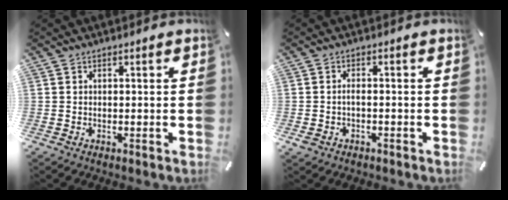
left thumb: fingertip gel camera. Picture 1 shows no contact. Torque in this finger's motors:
{"motor_torque": [0.28, 0.05, 0.07, 0.07, 0.05]}